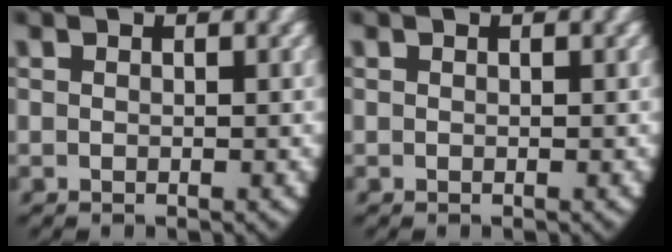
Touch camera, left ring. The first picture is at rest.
{"total": 0.0}